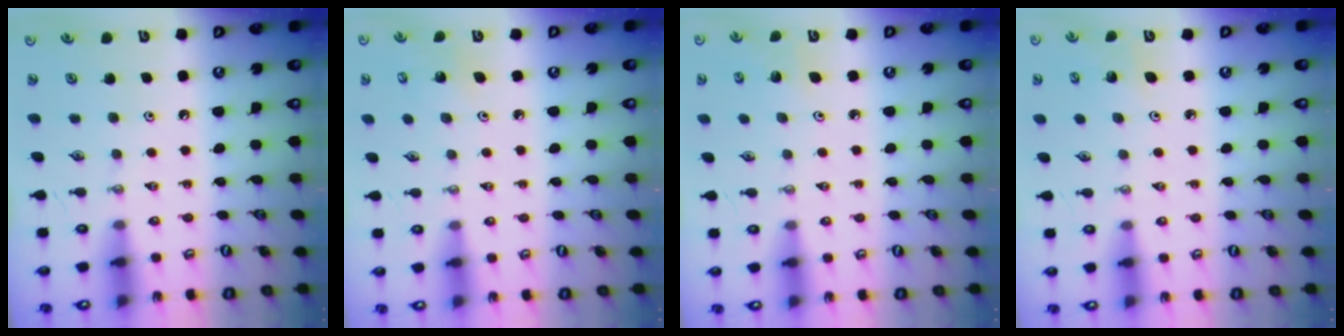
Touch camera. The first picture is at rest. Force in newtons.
{"total": 3.6, "press": 3.6, "slide": 0.4}
{"total": 3.7, "press": 3.7, "slide": 0.4}
{"total": 2.8, "press": 2.8, "slide": 0.2}